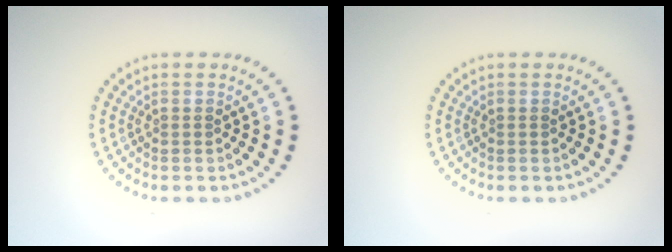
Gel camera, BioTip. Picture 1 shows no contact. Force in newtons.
{"total": 0.0}